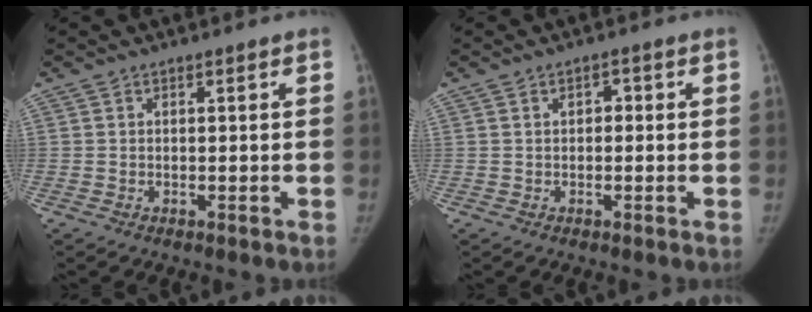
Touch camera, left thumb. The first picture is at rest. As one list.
[{"total": 1.7, "force": [0.2, 1.2, 1.1], "torque": [-0.006, 0.006, -0.002]}]